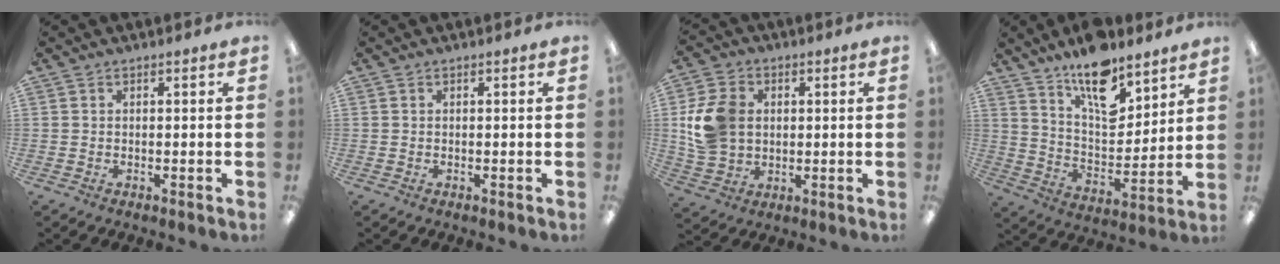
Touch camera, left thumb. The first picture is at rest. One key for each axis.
{"total": 0.0}
{"total": 11.4, "fx": 1.4, "fy": 9.1, "fz": 6.6, "tx": -0.141, "ty": 0.016, "tz": 0.032}
{"total": 15.2, "fx": 11.2, "fy": 6.4, "fz": 8.0, "tx": -0.123, "ty": -0.073, "tz": 0.197}